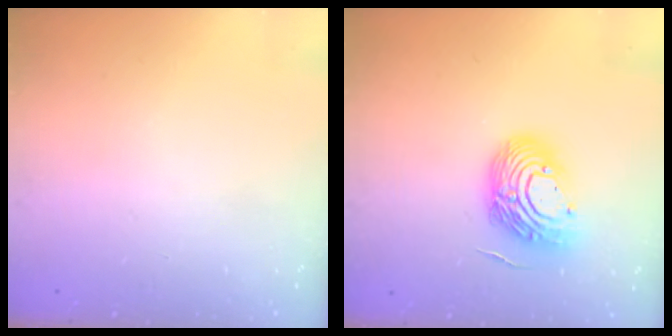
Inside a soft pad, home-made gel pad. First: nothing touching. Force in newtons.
{"total": 13.3, "press": 13.1, "slide": 2.3}